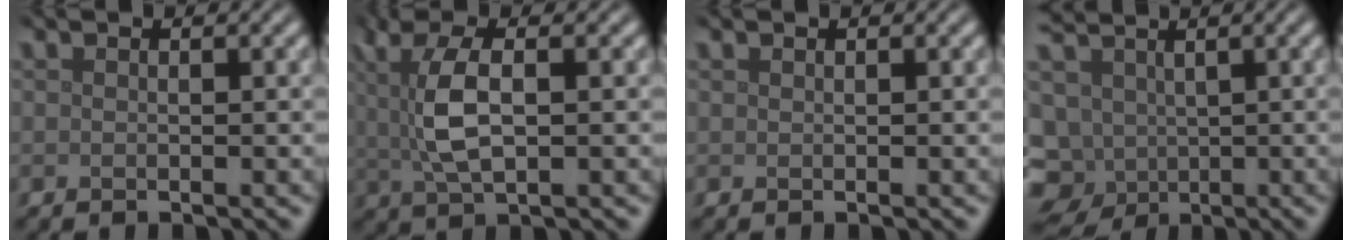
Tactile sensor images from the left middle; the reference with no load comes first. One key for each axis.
{"total": 5.4, "fx": 0.9, "fy": 2.4, "fz": 4.8, "tx": -0.107, "ty": 0.003, "tz": 0.018}
{"total": 0.0}
{"total": 9.1, "fx": -1.5, "fy": 7.4, "fz": 5.0, "tx": -0.120, "ty": 0.000, "tz": -0.015}